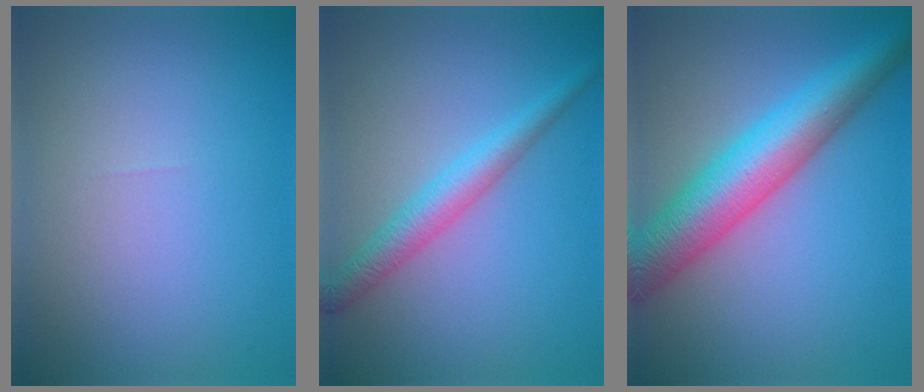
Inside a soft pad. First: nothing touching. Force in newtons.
{"total": 3.1, "press": 3.1, "slide": 0.1}
{"total": 8.5, "press": 8.5, "slide": 0.2}